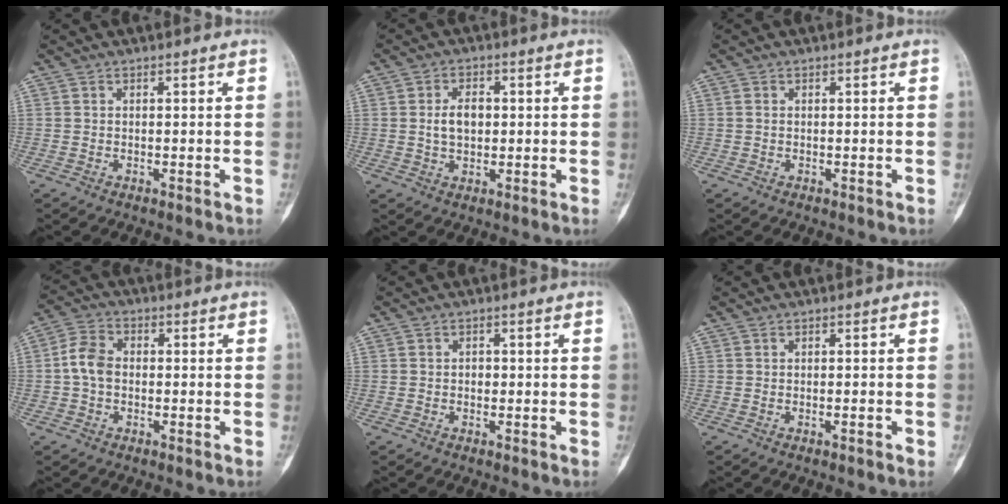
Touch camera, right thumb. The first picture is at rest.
{"total": 4.9, "force": [0.5, 3.4, 3.5], "torque": [-0.055, 0.007, 0.008]}
{"total": 0.0}
{"total": 5.6, "force": [-0.6, 4.2, 3.8], "torque": [-0.066, 0.019, -0.021]}
{"total": 1.1, "force": [-0.1, 0.8, 0.7], "torque": [-0.002, 0.005, -0.004]}
{"total": 0.5, "force": [-0.2, 0.3, 0.4], "torque": [-0.006, 0.001, -0.002]}